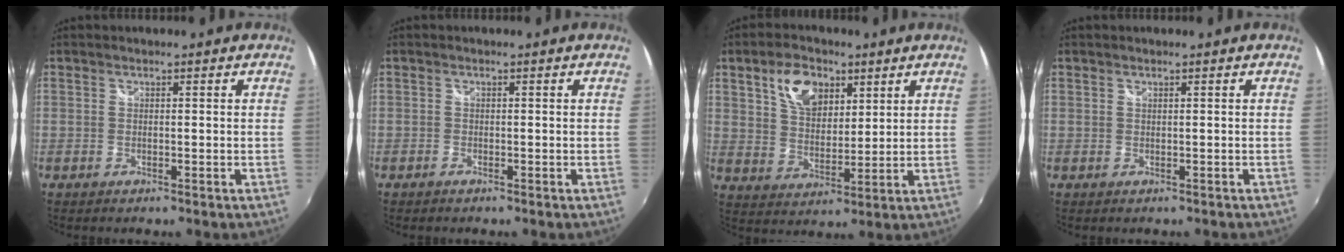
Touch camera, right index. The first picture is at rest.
{"total": 0.7, "force": [-0.6, 0.4, 0.1], "torque": [-0.004, -0.001, -0.014]}
{"total": 9.7, "force": [4.9, 5.9, 6.1], "torque": [-0.111, 0.016, 0.089]}
{"total": 0.5, "force": [0.0, 0.5, 0.0], "torque": [0.002, 0.000, 0.001]}